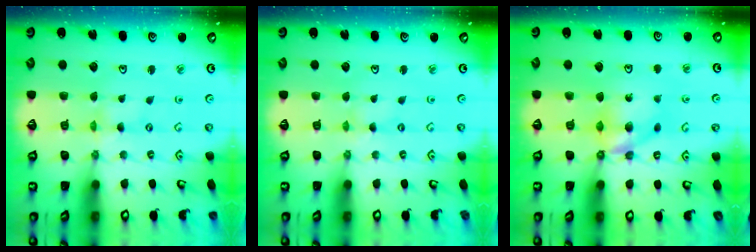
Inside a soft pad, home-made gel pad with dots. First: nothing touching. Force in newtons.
{"total": 0.6, "press": 0.6, "slide": 0.2}
{"total": 9.7, "press": 9.7, "slide": 0.3}